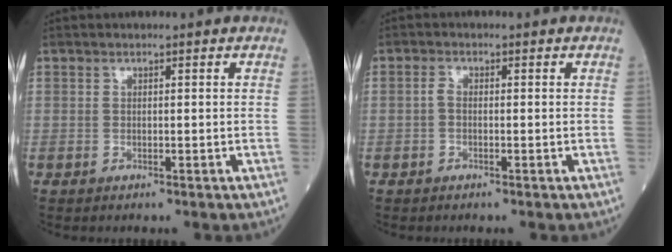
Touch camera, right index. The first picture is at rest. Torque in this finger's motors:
{"motor_torque": [0.06, -0.05, 0.09, 0.02]}